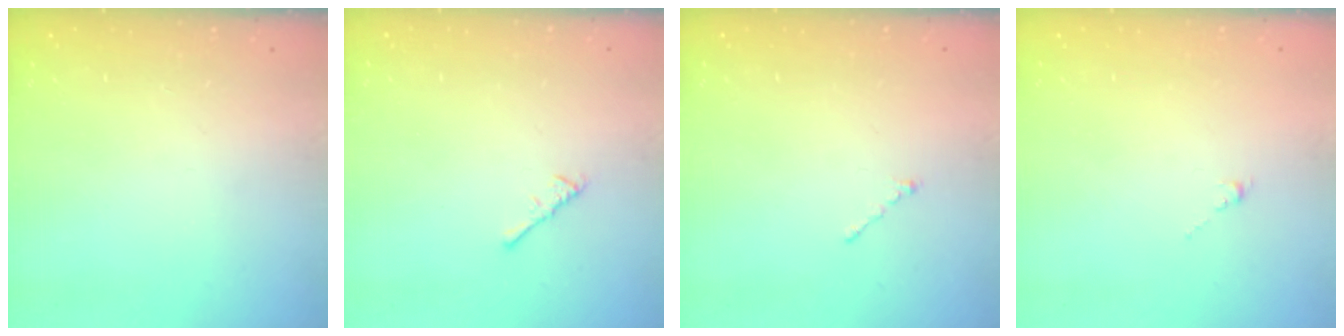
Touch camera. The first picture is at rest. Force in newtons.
{"total": 2.2, "press": 2.1, "slide": 0.5}
{"total": 0.7, "press": 0.7, "slide": 0.2}
{"total": 0.0}